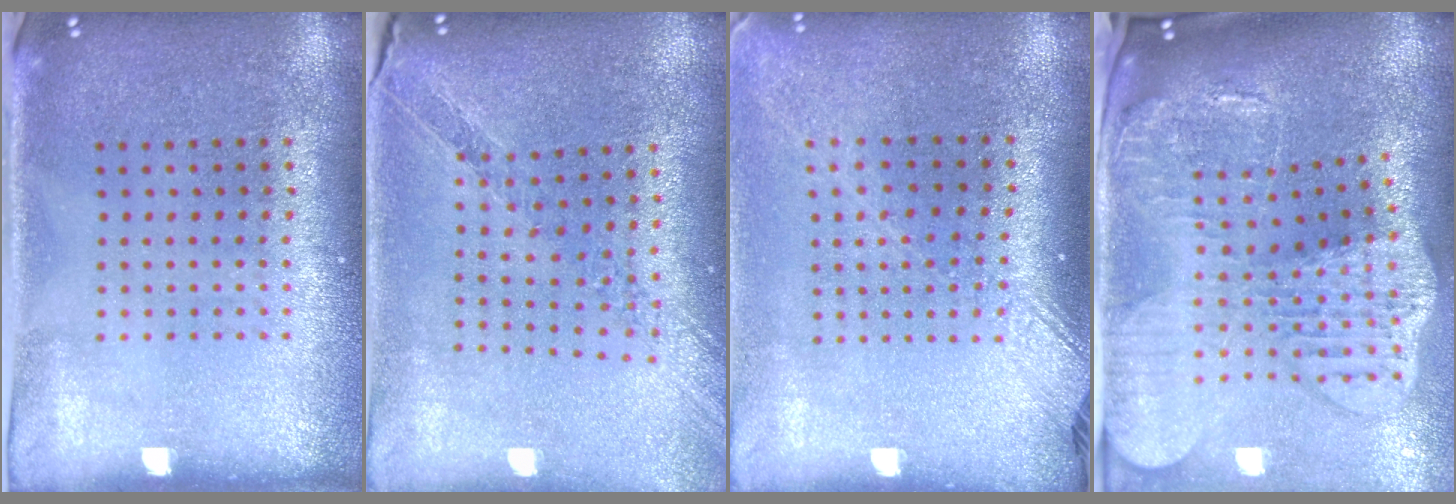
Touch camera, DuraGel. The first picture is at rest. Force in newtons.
{"total": 1.1, "press": 1.0, "slide": 0.1}
{"total": 1.8, "press": 1.4, "slide": 1.1}
{"total": 4.5, "press": 3.3, "slide": 3.0}